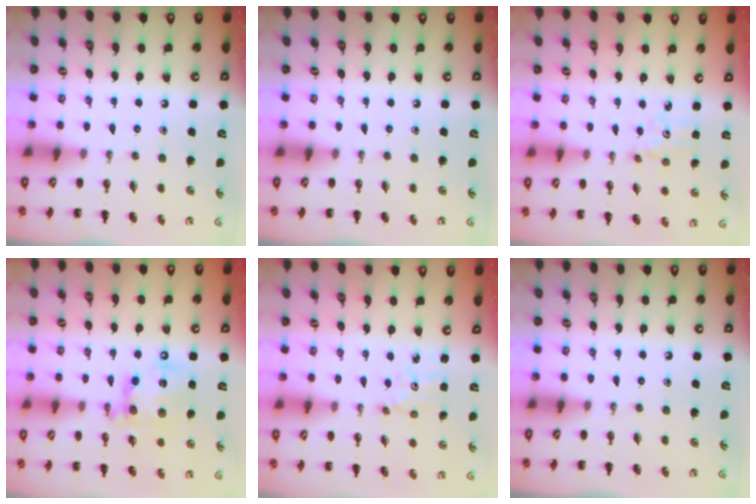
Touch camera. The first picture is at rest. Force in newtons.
{"total": 0.0}
{"total": 2.6, "press": 2.4, "slide": 0.9}
{"total": 15.1, "press": 14.9, "slide": 2.6}
{"total": 1.6, "press": 1.6, "slide": 0.4}
{"total": 0.0}